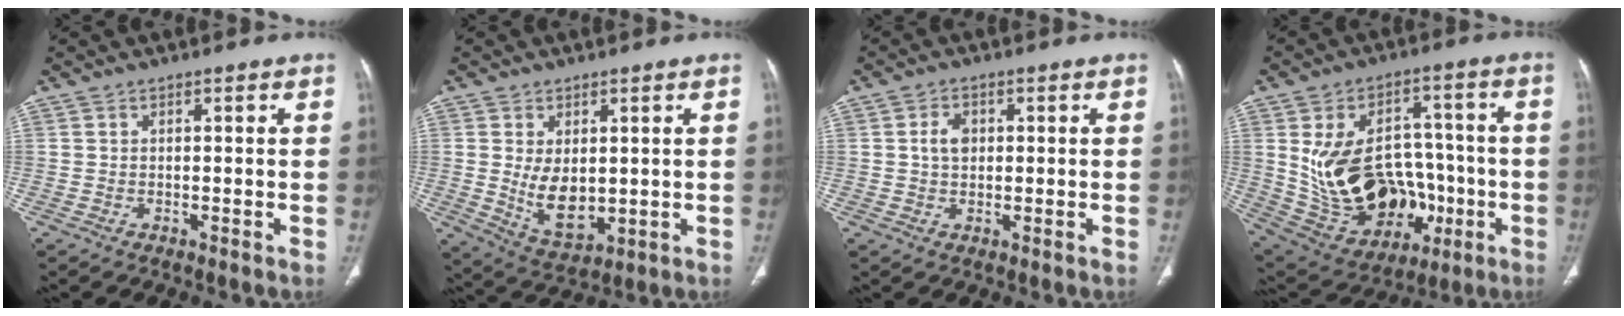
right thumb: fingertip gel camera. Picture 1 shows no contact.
{"total": 8.5, "force": [0.6, 5.2, 6.7], "torque": [-0.094, -0.019, 0.031]}
{"total": 3.5, "force": [0.6, 2.5, 2.3], "torque": [-0.036, 0.004, 0.008]}
{"total": 21.5, "force": [-1.9, 14.6, 15.7], "torque": [-0.250, 0.021, 0.016]}